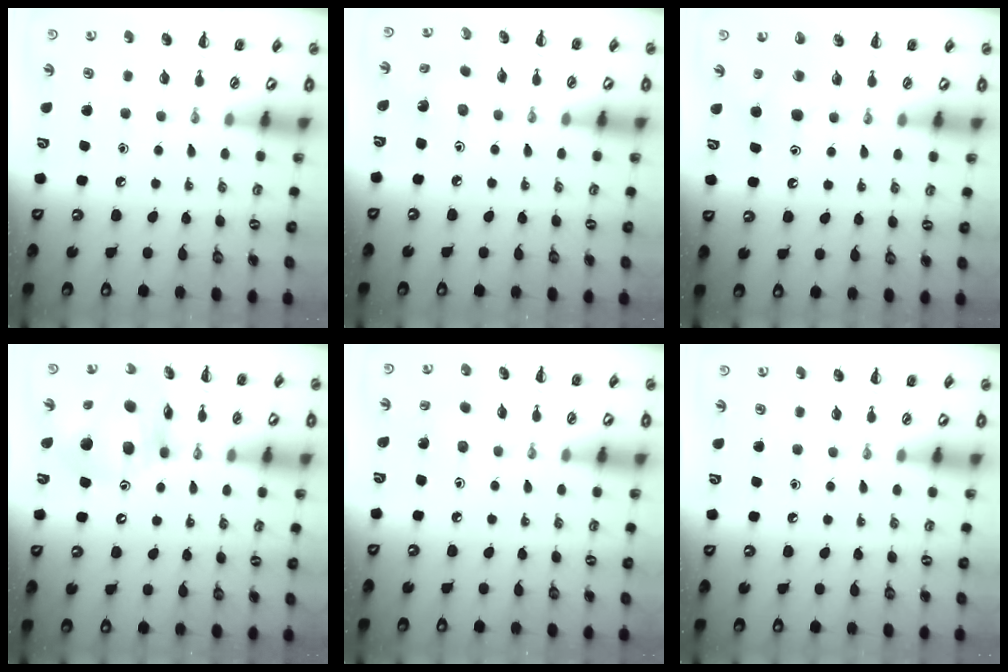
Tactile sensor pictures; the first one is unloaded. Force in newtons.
{"total": 1.6, "press": 1.4, "slide": 0.6}
{"total": 5.1, "press": 5.0, "slide": 1.1}
{"total": 14.1, "press": 13.5, "slide": 4.1}
{"total": 2.4, "press": 2.2, "slide": 0.8}
{"total": 0.0}